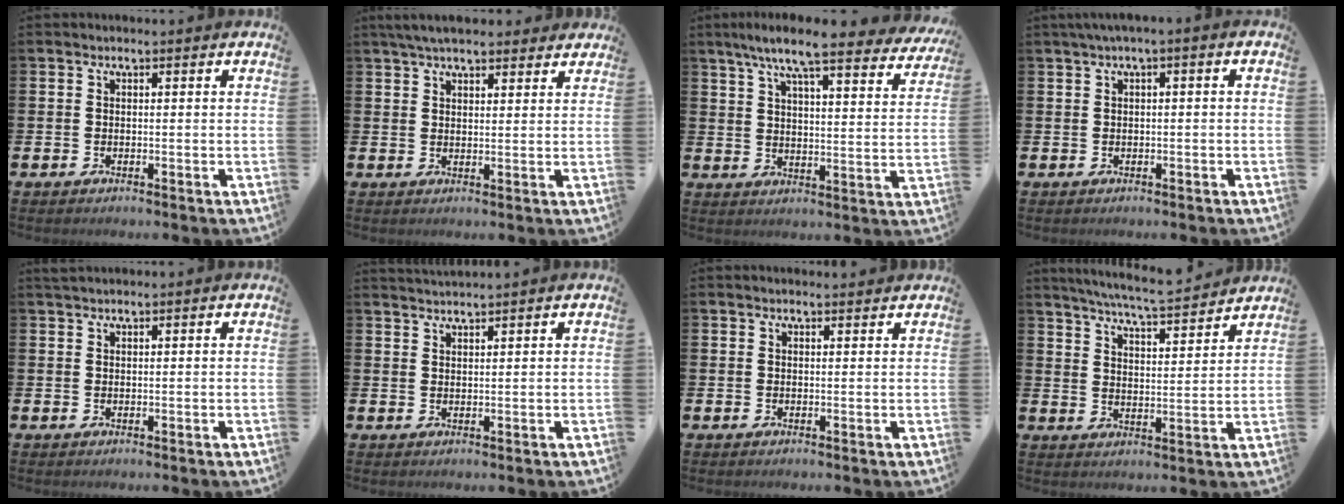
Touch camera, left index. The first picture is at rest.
{"total": 4.6, "force": [4.1, 1.2, 1.5], "torque": [-0.035, -0.008, 0.077]}
{"total": 8.8, "force": [7.7, 1.1, 4.1], "torque": [-0.085, -0.043, 0.129]}
{"total": 1.0, "force": [-0.1, 0.1, 1.0], "torque": [-0.020, 0.003, -0.003]}
{"total": 1.1, "force": [1.1, 0.0, 0.3], "torque": [0.002, -0.001, 0.018]}
{"total": 1.9, "force": [1.9, -0.3, 0.0], "torque": [-0.002, -0.009, 0.035]}
{"total": 1.1, "force": [1.0, 0.1, 0.1], "torque": [0.012, -0.004, 0.016]}
{"total": 6.5, "force": [6.4, -0.2, 1.5], "torque": [-0.040, -0.047, 0.109]}